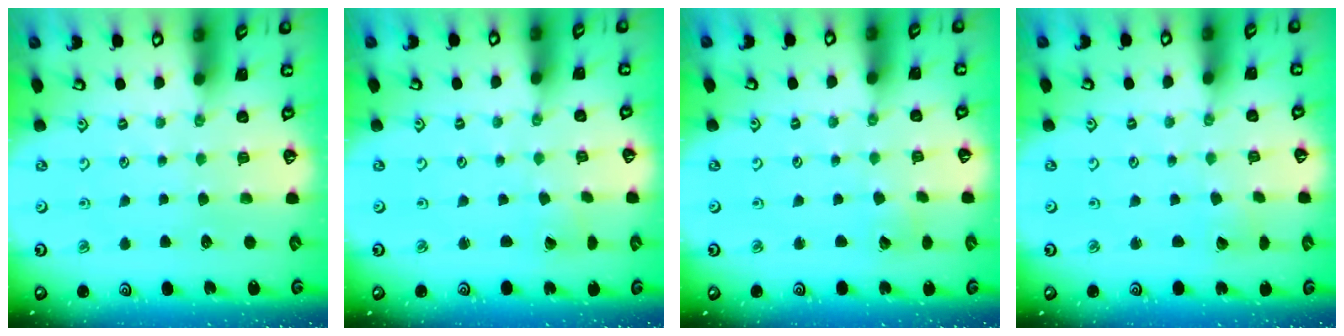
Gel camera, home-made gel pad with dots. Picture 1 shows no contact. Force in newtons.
{"total": 1.2, "press": 1.2, "slide": 0.1}
{"total": 3.4, "press": 3.4, "slide": 0.4}
{"total": 2.6, "press": 2.6, "slide": 0.1}